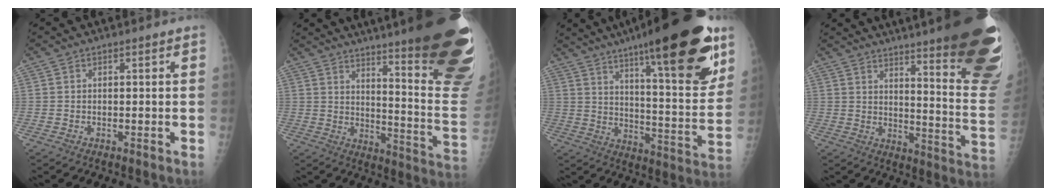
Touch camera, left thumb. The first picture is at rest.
{"total": 31.6, "force": [21.0, 4.6, 23.1], "torque": [-0.203, -0.124, 0.274]}
{"total": 27.6, "force": [16.9, 5.6, 21.1], "torque": [-0.285, -0.061, 0.255]}
{"total": 25.4, "force": [17.2, 3.6, 18.3], "torque": [-0.182, -0.097, 0.209]}